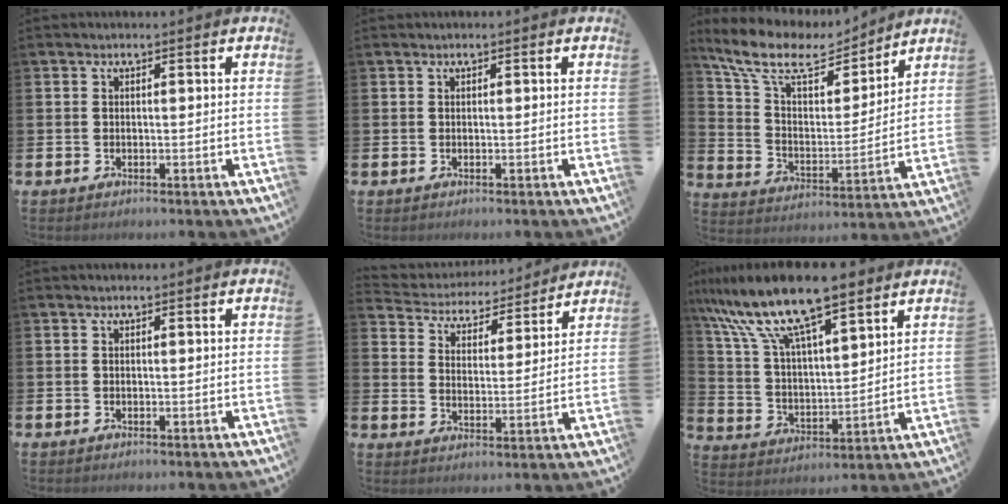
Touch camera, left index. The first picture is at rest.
{"total": 0.0}
{"total": 11.1, "force": [9.2, 4.2, 4.5], "torque": [-0.123, -0.055, 0.157]}
{"total": 0.0}
{"total": 4.7, "force": [4.5, 1.4, -0.1], "torque": [-0.027, -0.044, 0.073]}
{"total": 13.2, "force": [10.7, 2.8, 7.2], "torque": [-0.178, -0.043, 0.191]}